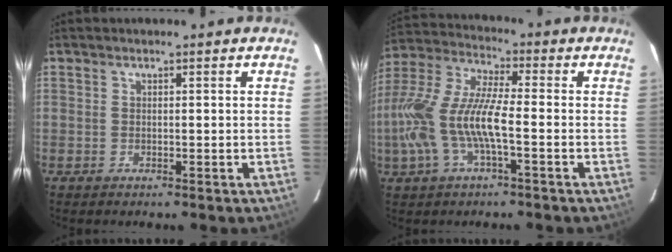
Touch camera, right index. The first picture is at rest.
{"total": 16.0, "force": [-3.9, 4.2, 14.9], "torque": [-0.309, -0.003, -0.077]}